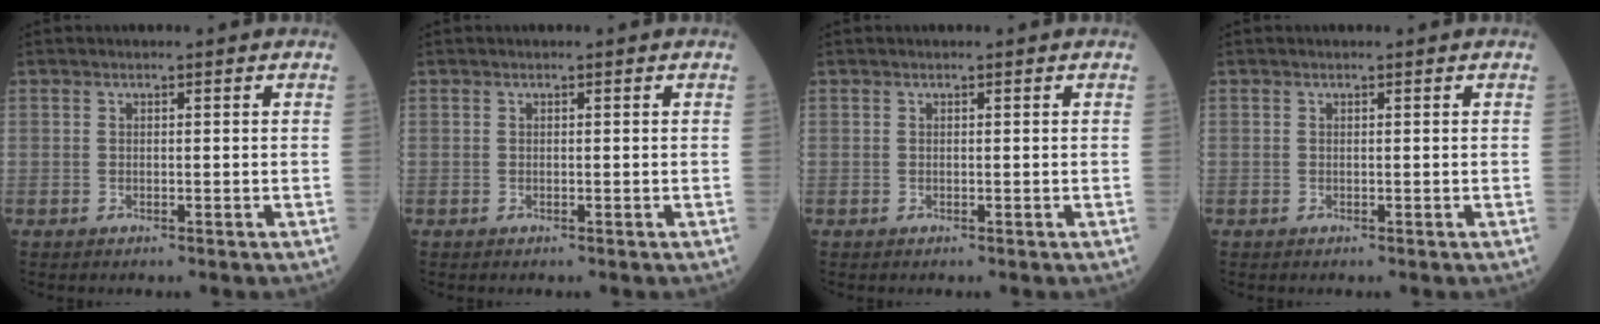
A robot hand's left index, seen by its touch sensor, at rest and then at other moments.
{"total": 0.0}
{"total": 0.0}
{"total": 0.0}